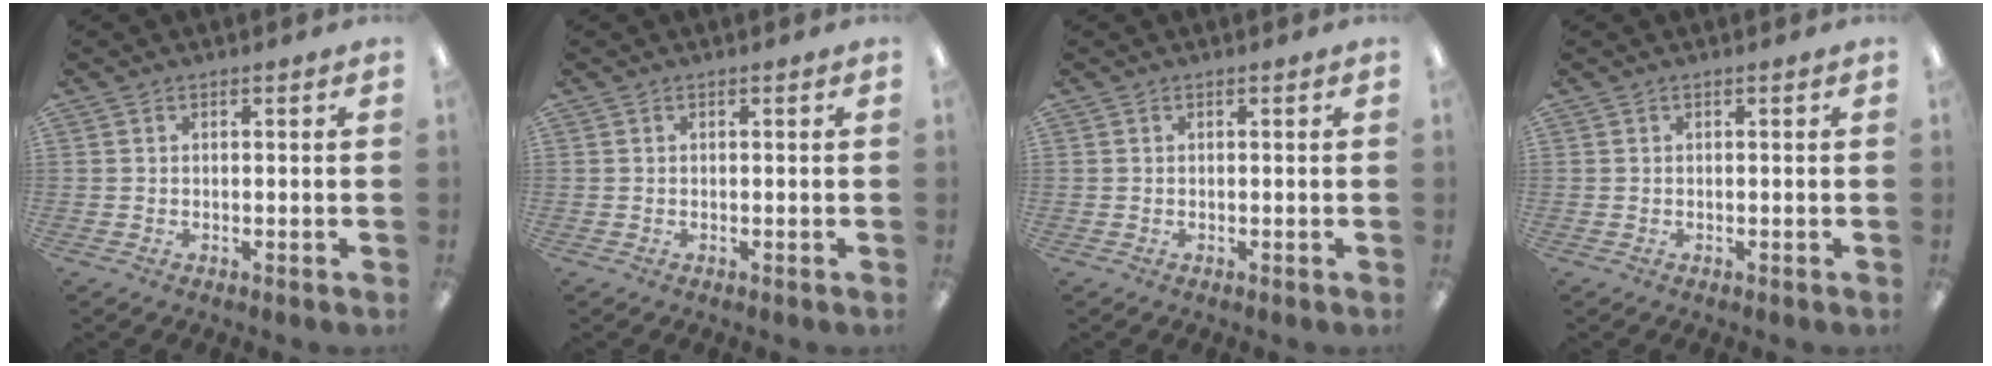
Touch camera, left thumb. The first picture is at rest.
{"total": 0.0}
{"total": 0.0}
{"total": 0.0}